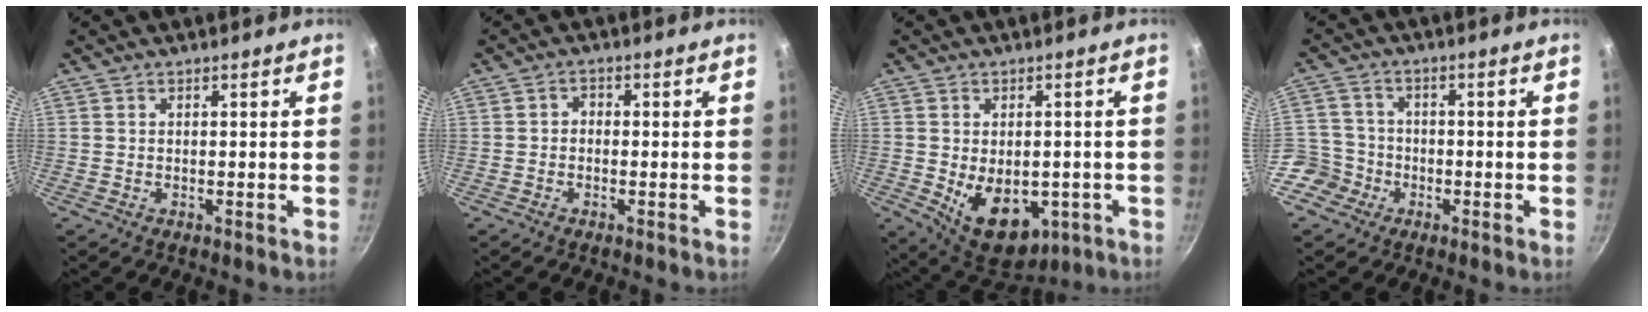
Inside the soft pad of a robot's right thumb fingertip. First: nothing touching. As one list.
[{"total": 1.7, "force": [-0.6, 1.3, 0.9], "torque": [-0.013, 0.011, -0.013]}, {"total": 13.2, "force": [-3.2, 8.5, 9.6], "torque": [-0.104, -0.011, -0.023]}, {"total": 6.7, "force": [-3.4, 5.7, 1.0], "torque": [0.012, 0.037, -0.071]}]